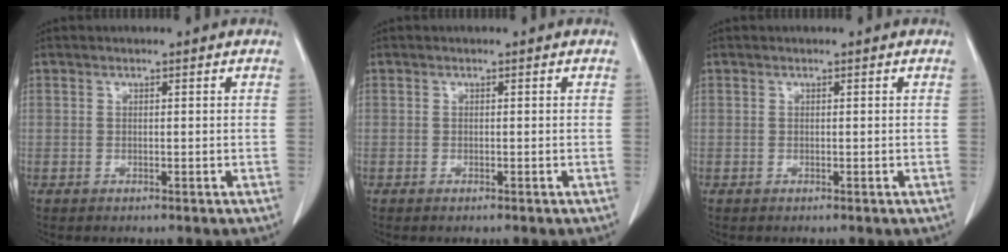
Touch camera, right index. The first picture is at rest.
{"total": 0.0}
{"total": 0.0}